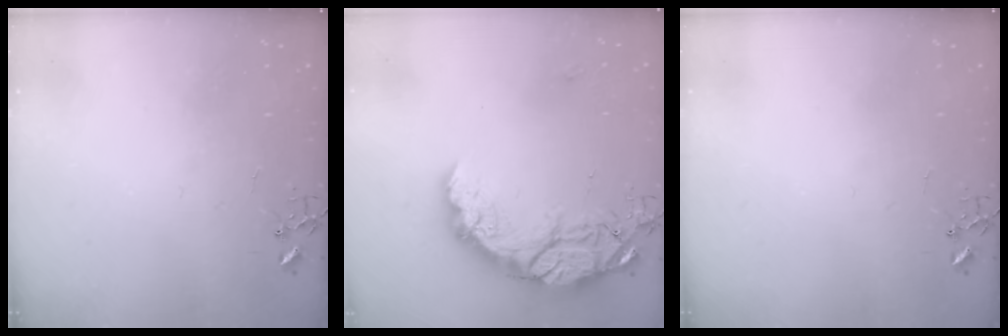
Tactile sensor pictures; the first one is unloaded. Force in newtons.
{"total": 19.2, "press": 19.1, "slide": 1.5}
{"total": 0.0}